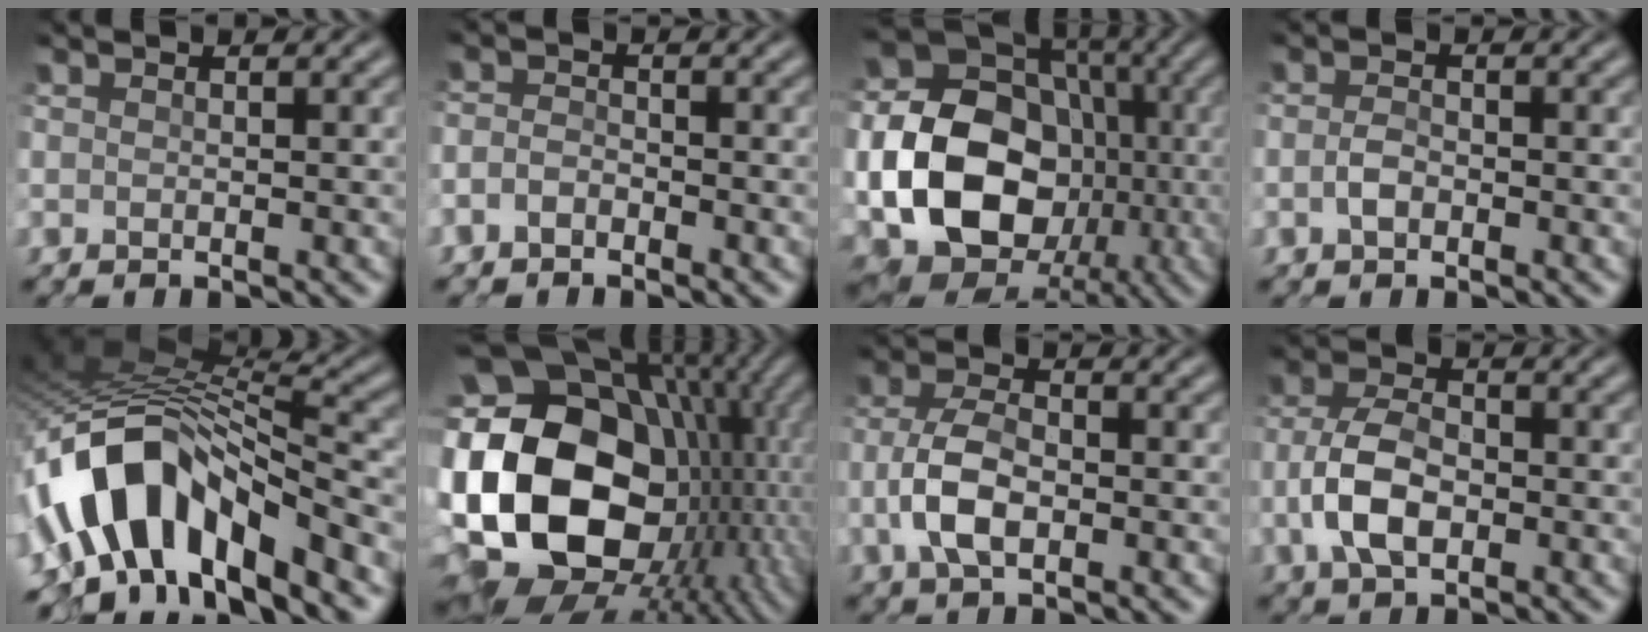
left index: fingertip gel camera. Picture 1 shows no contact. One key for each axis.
{"total": 1.4, "fx": -1.1, "fy": 0.7, "fz": 0.5, "tx": -0.013, "ty": 0.008, "tz": -0.028}
{"total": 17.9, "fx": -2.9, "fy": 14.6, "fz": 9.9, "tx": -0.187, "ty": -0.022, "tz": -0.061}
{"total": 1.4, "fx": -0.4, "fy": 0.7, "fz": 1.1, "tx": -0.028, "ty": 0.005, "tz": -0.011}
{"total": 11.6, "fx": -4.4, "fy": 5.0, "fz": 9.5, "tx": -0.167, "ty": 0.019, "tz": -0.085}
{"total": 21.7, "fx": -0.5, "fy": 15.7, "fz": 14.9, "tx": -0.330, "ty": -0.003, "tz": 0.007}
{"total": 4.7, "fx": -1.2, "fy": 2.4, "fz": 3.8, "tx": -0.084, "ty": 0.006, "tz": -0.029}
{"total": 5.2, "fx": -1.4, "fy": 2.9, "fz": 4.1, "tx": -0.089, "ty": 0.009, "tz": -0.030}